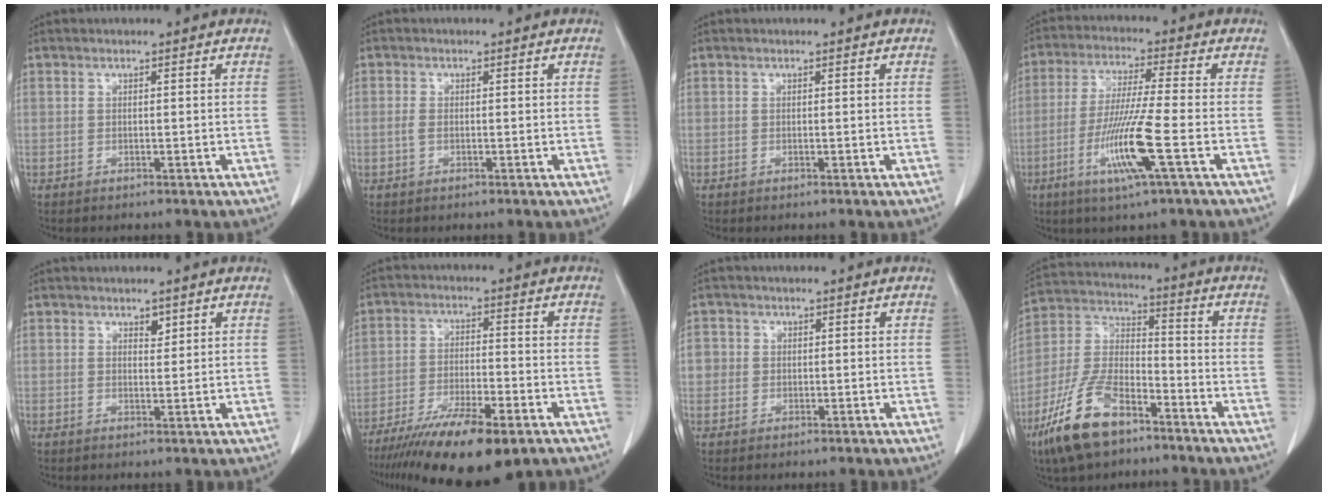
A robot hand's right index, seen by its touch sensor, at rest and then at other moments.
{"total": 1.1, "force": [-0.2, 0.6, 0.9], "torque": [-0.022, 0.001, -0.005]}
{"total": 0.0}
{"total": 10.9, "force": [-3.8, -0.7, 10.2], "torque": [-0.205, -0.020, -0.076]}
{"total": 1.4, "force": [1.0, 0.7, 0.8], "torque": [-0.010, -0.004, 0.014]}
{"total": 15.0, "force": [-10.3, 2.8, 10.6], "torque": [-0.178, -0.034, -0.171]}
{"total": 2.4, "force": [0.1, 2.4, 0.4], "torque": [0.007, 0.005, -0.001]}
{"total": 14.2, "force": [-9.1, 5.6, 9.3], "torque": [-0.205, -0.007, -0.176]}